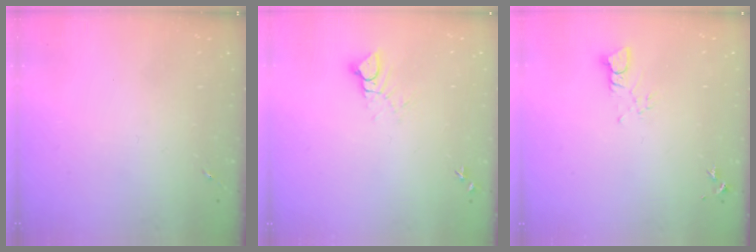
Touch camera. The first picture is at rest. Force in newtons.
{"total": 5.0, "press": 5.0, "slide": 0.2}
{"total": 3.2, "press": 3.2, "slide": 0.3}